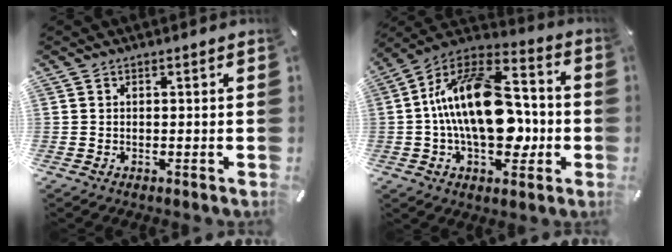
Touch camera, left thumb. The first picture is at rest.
{"total": 23.5, "force": [-0.6, 14.0, 18.8], "torque": [-0.337, 0.002, -0.011]}